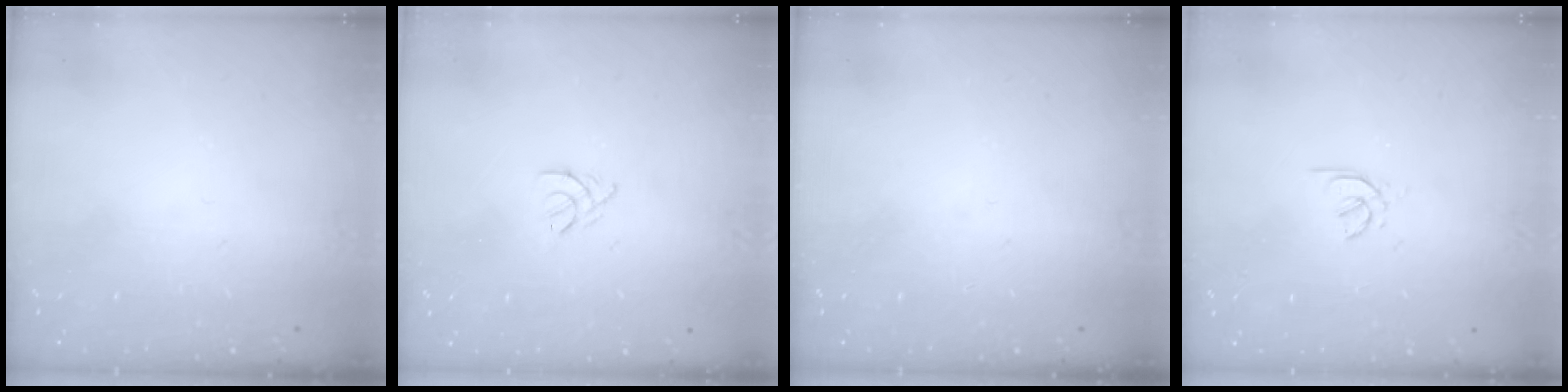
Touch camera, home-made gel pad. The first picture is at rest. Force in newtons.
{"total": 2.5, "press": 2.4, "slide": 0.6}
{"total": 0.0}
{"total": 1.2, "press": 1.2, "slide": 0.4}